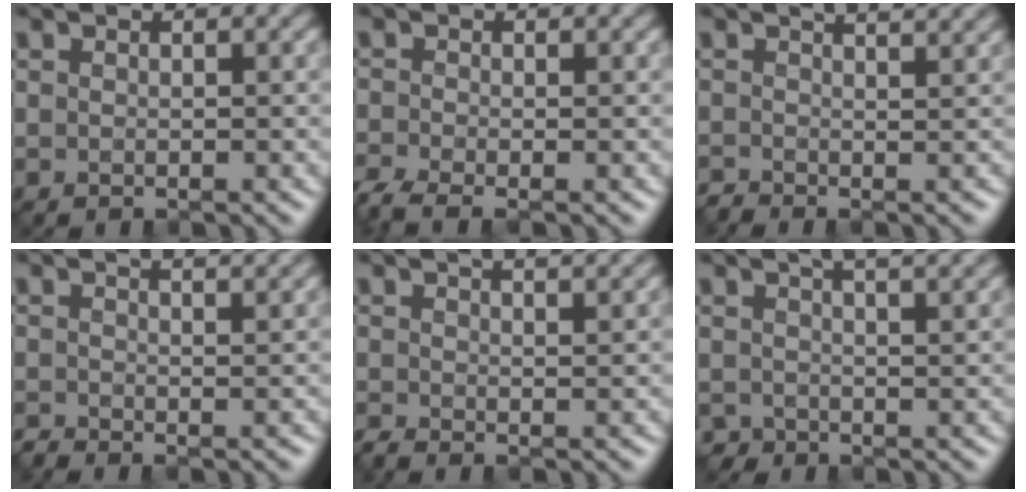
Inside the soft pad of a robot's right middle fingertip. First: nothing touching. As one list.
[{"total": 3.3, "force": [-2.5, 0.9, 2.0], "torque": [-0.046, -0.011, -0.059]}, {"total": 2.8, "force": [0.7, 1.1, 2.4], "torque": [-0.020, 0.007, -0.007]}, {"total": 2.9, "force": [0.5, 1.2, 2.6], "torque": [-0.024, 0.007, -0.009]}, {"total": 3.9, "force": [1.3, 1.5, 3.4], "torque": [-0.027, 0.016, -0.003]}, {"total": 4.5, "force": [2.3, 2.2, 3.1], "torque": [-0.028, 0.029, 0.009]}]